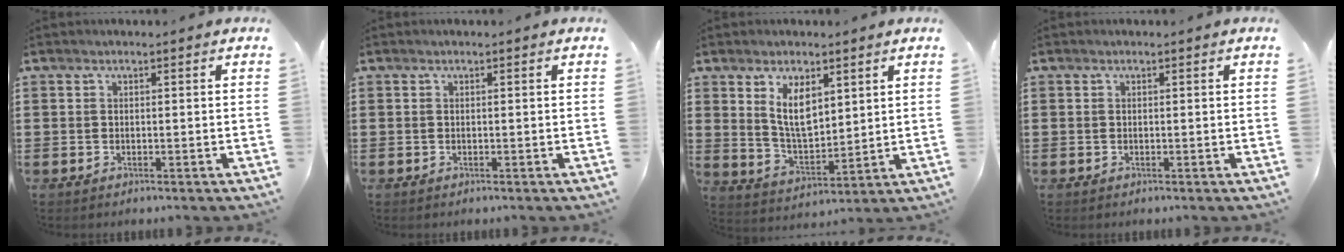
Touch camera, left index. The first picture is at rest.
{"total": 0.0}
{"total": 6.9, "force": [3.7, 3.3, 4.8], "torque": [-0.098, -0.006, 0.067]}
{"total": 0.0}